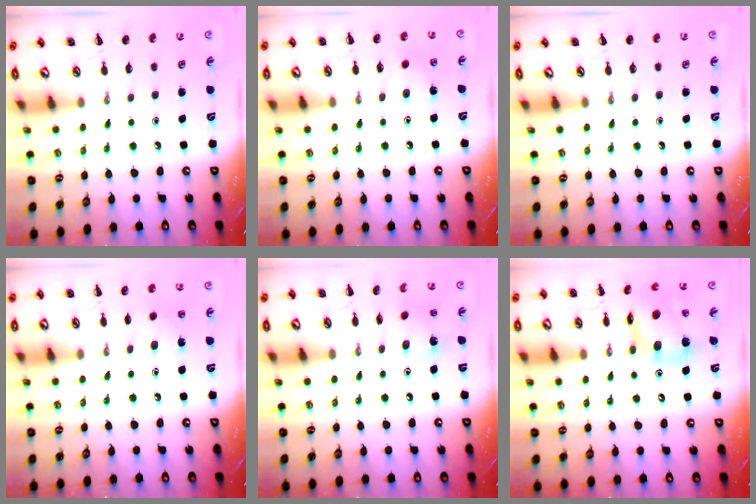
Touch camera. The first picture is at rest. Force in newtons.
{"total": 4.0, "press": 3.8, "slide": 1.3}
{"total": 0.0}
{"total": 2.6, "press": 2.5, "slide": 0.7}
{"total": 2.3, "press": 2.2, "slide": 0.5}
{"total": 15.1, "press": 14.9, "slide": 2.7}